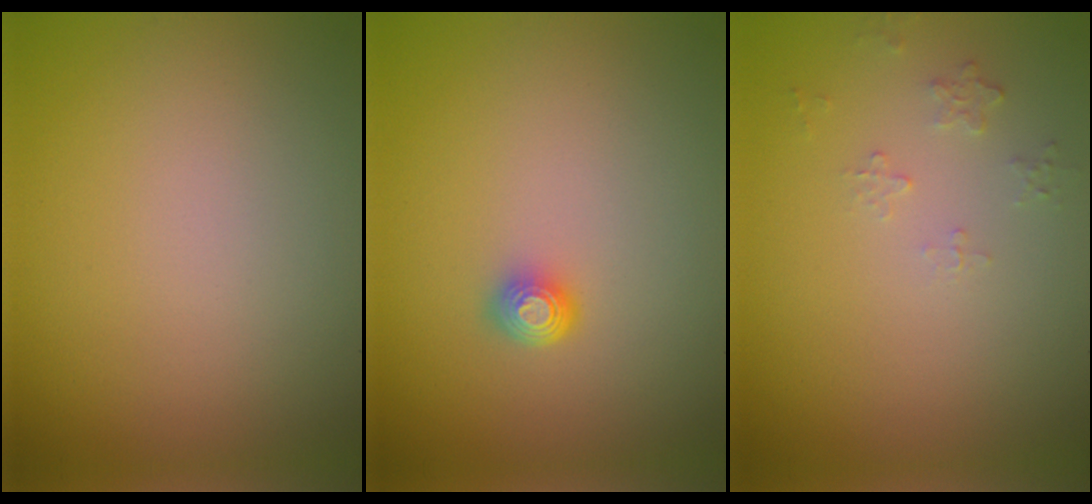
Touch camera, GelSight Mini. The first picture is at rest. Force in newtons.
{"total": 1.6, "press": 1.2, "slide": 1.2}
{"total": 0.7, "press": 0.5, "slide": 0.5}